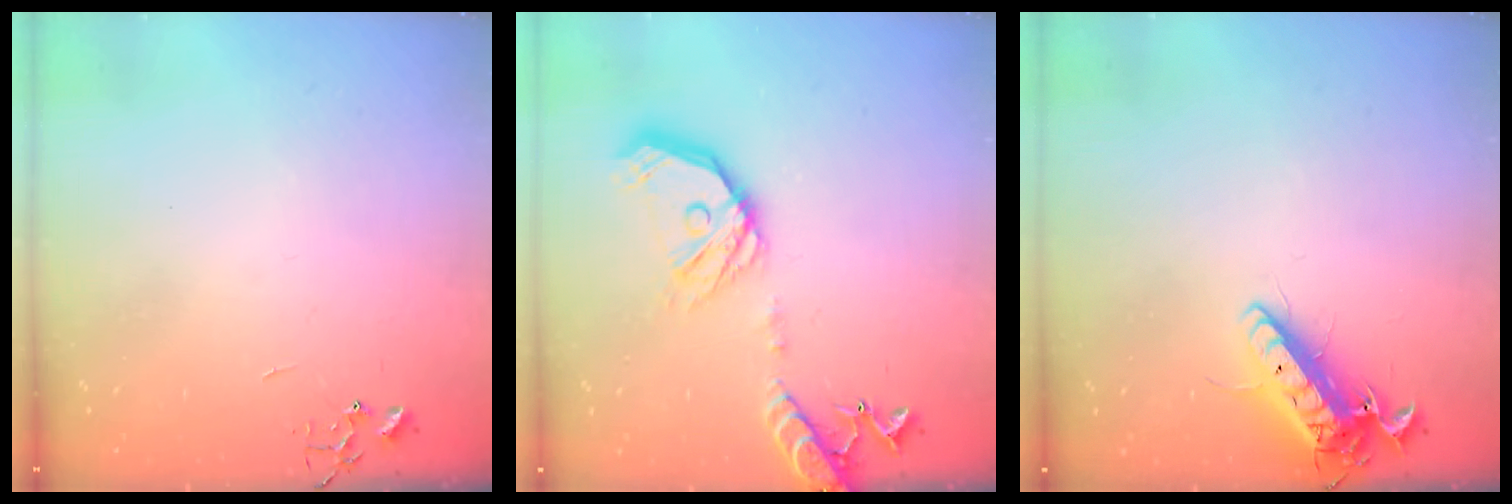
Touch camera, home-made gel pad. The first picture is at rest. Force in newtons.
{"total": 17.9, "press": 17.7, "slide": 2.6}
{"total": 15.0, "press": 14.8, "slide": 2.4}